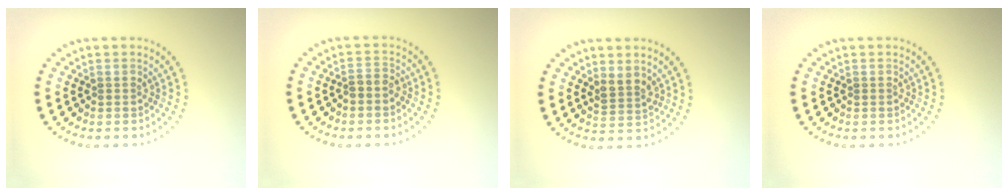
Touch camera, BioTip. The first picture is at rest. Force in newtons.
{"total": 1.1, "press": 0.8, "slide": 0.8}
{"total": 2.0, "press": 1.6, "slide": 1.1}
{"total": 0.0}